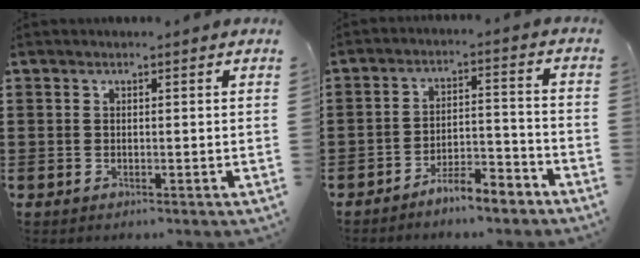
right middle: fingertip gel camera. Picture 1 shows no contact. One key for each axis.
{"total": 5.4, "fx": -5.2, "fy": 0.5, "fz": 1.6, "tx": -0.035, "ty": 0.003, "tz": -0.102}